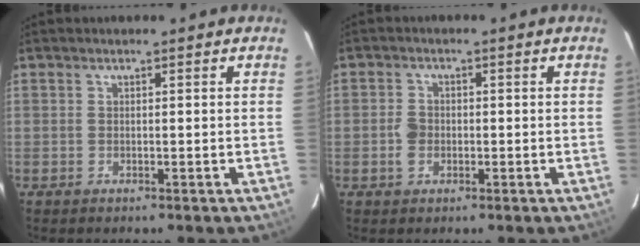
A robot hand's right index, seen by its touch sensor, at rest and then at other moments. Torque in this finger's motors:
{"motor_torque": [0.34, -0.01, 0.27, 0.05]}